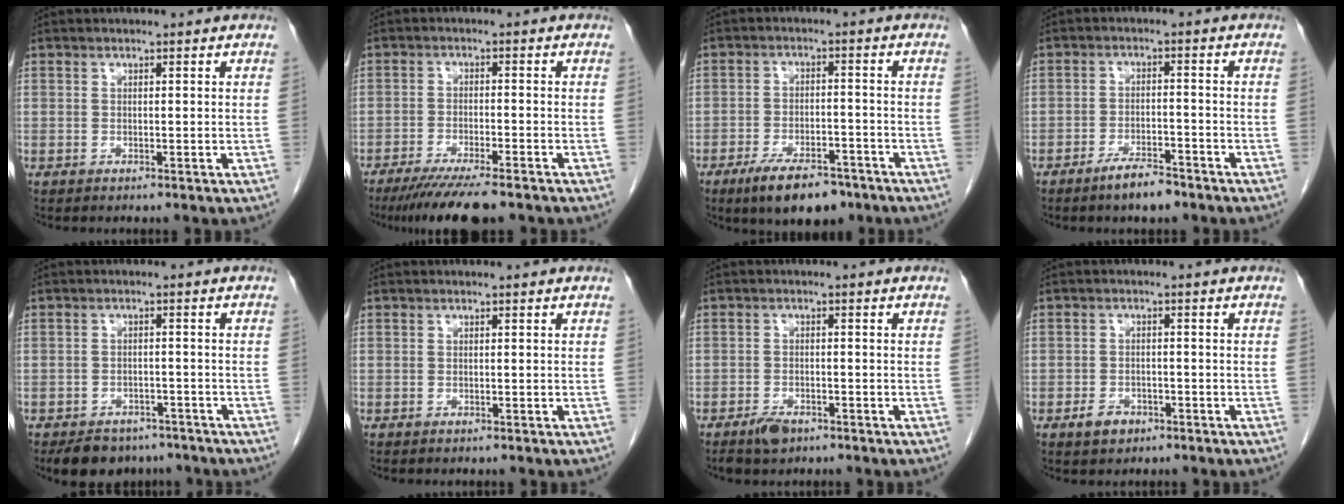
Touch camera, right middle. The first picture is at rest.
{"total": 9.4, "force": [-7.5, 0.8, 5.6], "torque": [-0.086, -0.022, -0.118]}
{"total": 9.2, "force": [-6.6, 3.3, 5.5], "torque": [-0.092, -0.007, -0.105]}
{"total": 4.7, "force": [-3.7, 1.1, 2.7], "torque": [-0.054, -0.002, -0.064]}
{"total": 7.2, "force": [-5.9, 3.8, 1.8], "torque": [-0.020, 0.001, -0.082]}
{"total": 0.0}
{"total": 3.2, "force": [-2.3, 1.6, 1.6], "torque": [-0.033, -0.001, -0.034]}
{"total": 2.9, "force": [-1.8, 1.9, 1.3], "torque": [-0.026, 0.002, -0.023]}